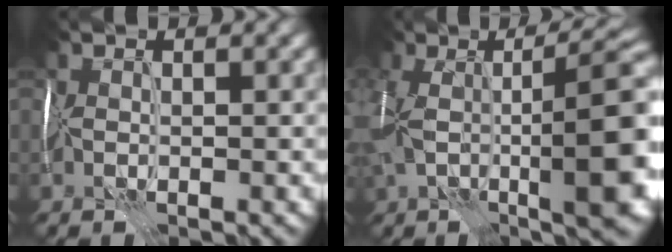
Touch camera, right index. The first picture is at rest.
{"total": 11.9, "force": [0.2, 3.8, 11.2], "torque": [-0.188, 0.001, 0.008]}